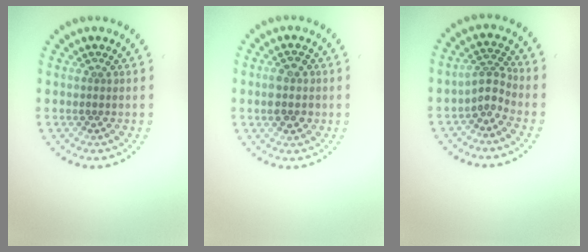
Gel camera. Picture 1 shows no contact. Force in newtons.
{"total": 2.7, "press": 2.7, "slide": 0.2}
{"total": 2.3, "press": 1.4, "slide": 1.8}